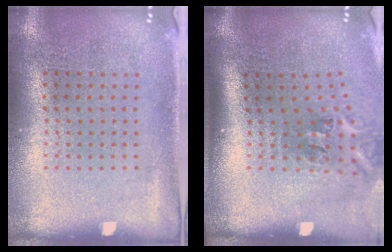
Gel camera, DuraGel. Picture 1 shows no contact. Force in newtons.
{"total": 2.3, "press": 1.4, "slide": 1.8}